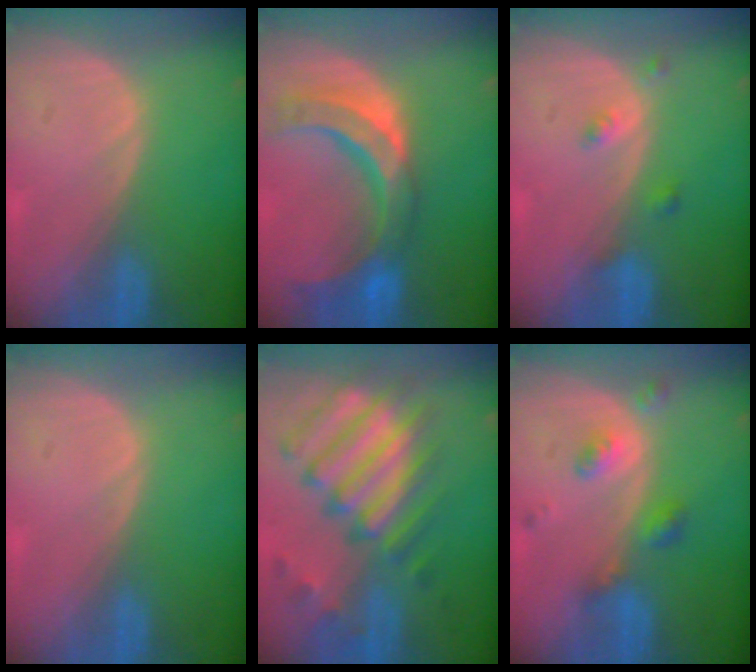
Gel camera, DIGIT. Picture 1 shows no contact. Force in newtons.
{"total": 11.1, "press": 9.5, "slide": 5.8}
{"total": 2.1, "press": 2.1, "slide": 0.2}
{"total": 0.0}
{"total": 12.1, "press": 10.4, "slide": 6.1}
{"total": 5.3, "press": 4.5, "slide": 2.6}